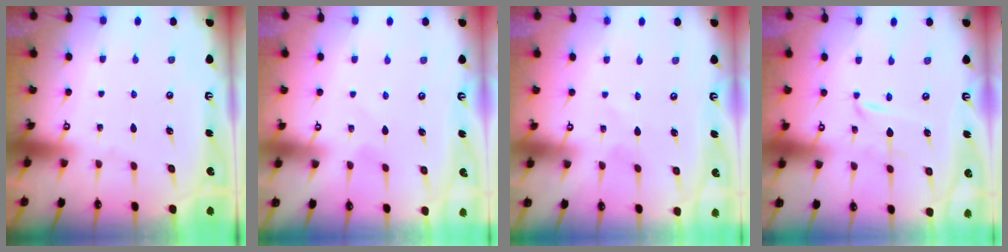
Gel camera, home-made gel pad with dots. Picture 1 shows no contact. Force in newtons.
{"total": 1.7, "press": 1.7, "slide": 0.3}
{"total": 1.2, "press": 1.1, "slide": 0.2}
{"total": 1.4, "press": 1.4, "slide": 0.2}